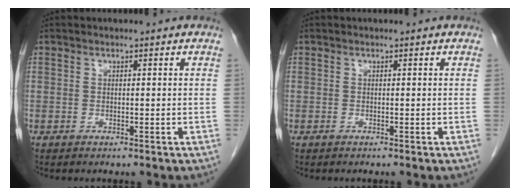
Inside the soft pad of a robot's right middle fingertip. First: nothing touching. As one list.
[{"total": 0.0}]